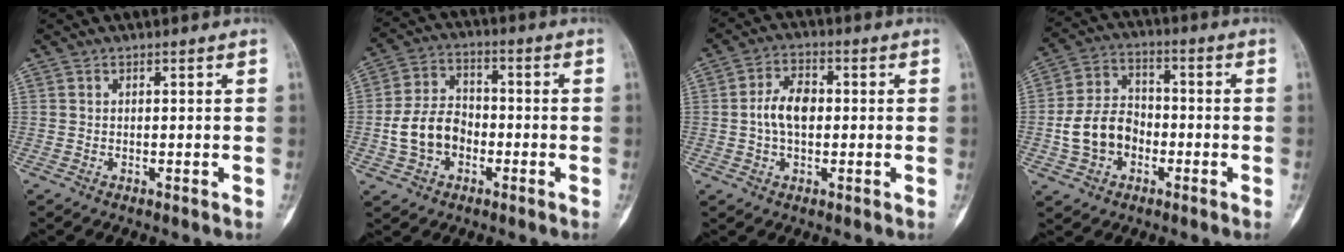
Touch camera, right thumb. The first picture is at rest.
{"total": 9.9, "force": [-2.4, 7.4, 6.1], "torque": [-0.101, 0.033, -0.050]}
{"total": 6.9, "force": [-0.1, 4.3, 5.4], "torque": [-0.094, 0.016, -0.008]}
{"total": 10.6, "force": [-2.6, 8.2, 6.2], "torque": [-0.100, 0.035, -0.053]}